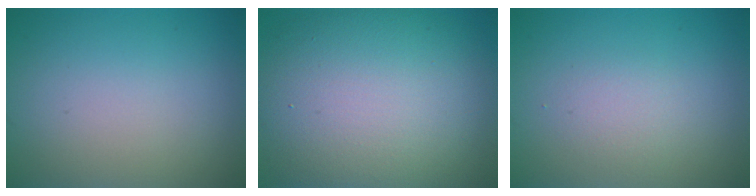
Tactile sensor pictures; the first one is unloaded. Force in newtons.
{"total": 13.9, "press": 13.9, "slide": 0.3}
{"total": 1.5, "press": 1.5, "slide": 0.1}